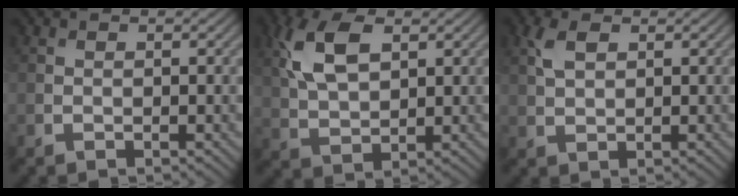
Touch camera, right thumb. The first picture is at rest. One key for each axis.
{"total": 8.2, "fx": 3.2, "fy": 4.3, "fz": 6.3, "tx": -0.149, "ty": 0.011, "tz": 0.060}
{"total": 3.1, "fx": 1.4, "fy": 1.6, "fz": 2.2, "tx": -0.058, "ty": 0.005, "tz": 0.029}